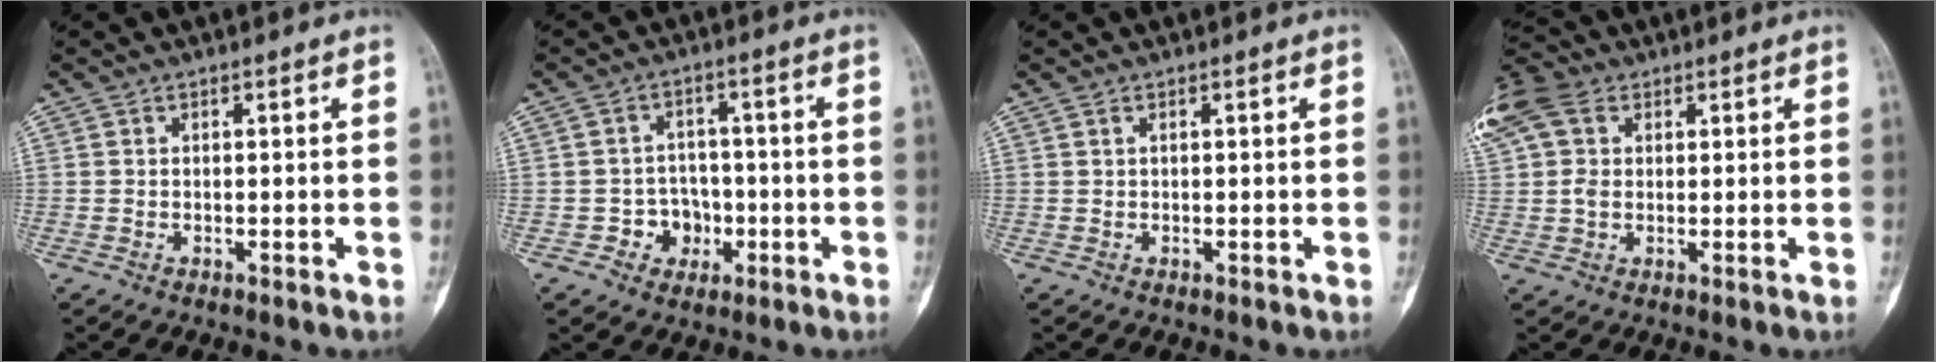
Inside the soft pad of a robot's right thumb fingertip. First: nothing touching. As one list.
[{"total": 5.6, "force": [-1.9, 5.0, 1.8], "torque": [0.013, 0.018, -0.029]}, {"total": 0.0}, {"total": 10.5, "force": [3.7, 7.6, 6.2], "torque": [-0.141, 0.026, 0.066]}]